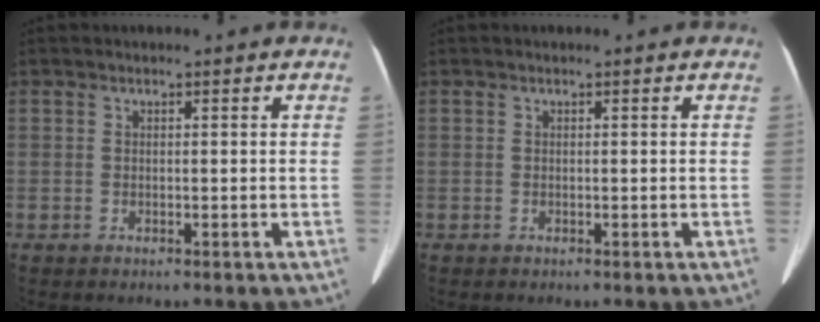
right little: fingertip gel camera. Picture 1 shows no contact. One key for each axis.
{"total": 0.0}